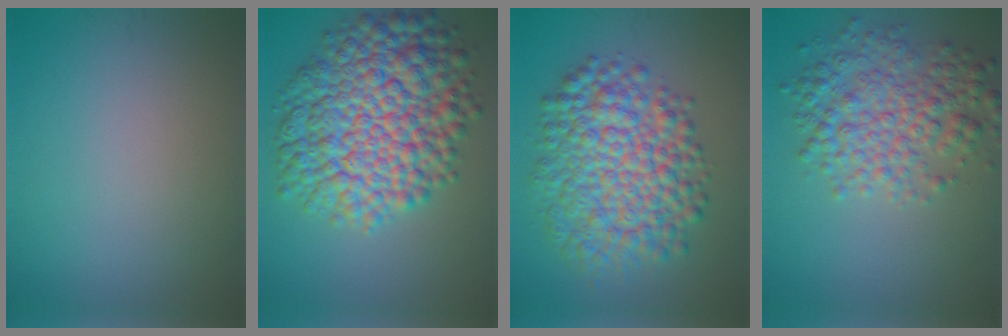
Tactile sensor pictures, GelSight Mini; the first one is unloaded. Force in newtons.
{"total": 12.3, "press": 12.3, "slide": 0.3}
{"total": 9.3, "press": 9.3, "slide": 0.1}
{"total": 5.8, "press": 5.8, "slide": 0.1}